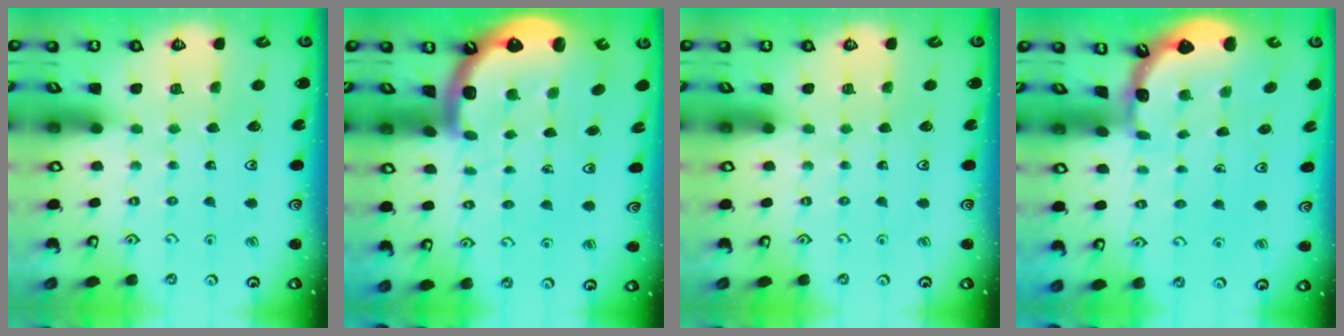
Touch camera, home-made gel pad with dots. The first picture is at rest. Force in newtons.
{"total": 5.4, "press": 5.2, "slide": 1.4}
{"total": 0.0}
{"total": 1.2, "press": 1.1, "slide": 0.2}